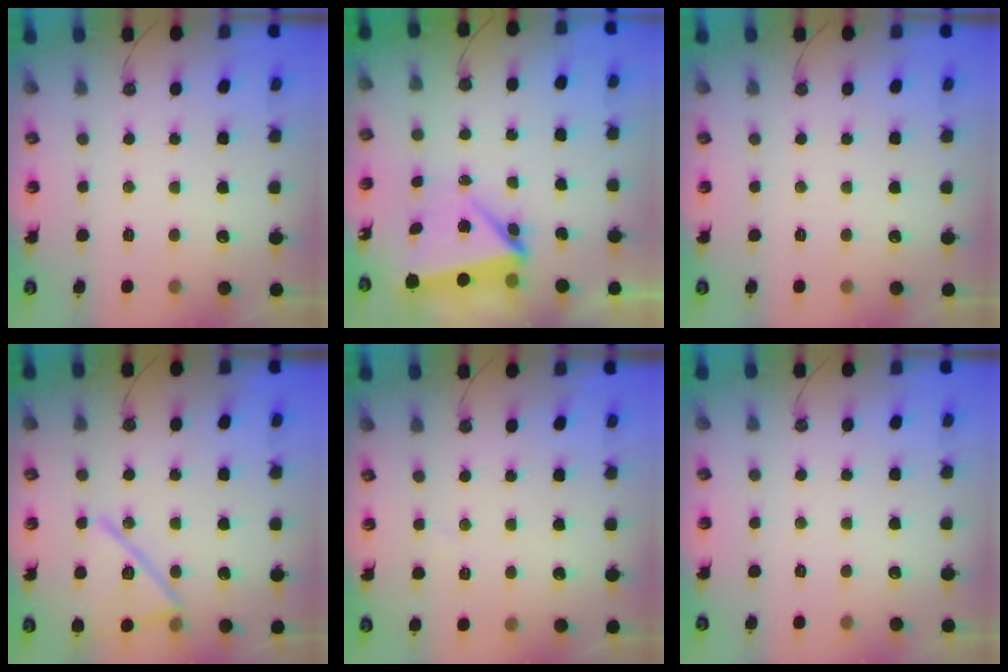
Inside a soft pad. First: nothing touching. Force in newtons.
{"total": 5.8, "press": 5.3, "slide": 2.5}
{"total": 0.0}
{"total": 15.7, "press": 15.7, "slide": 0.4}
{"total": 3.0, "press": 2.6, "slide": 1.4}
{"total": 0.0}